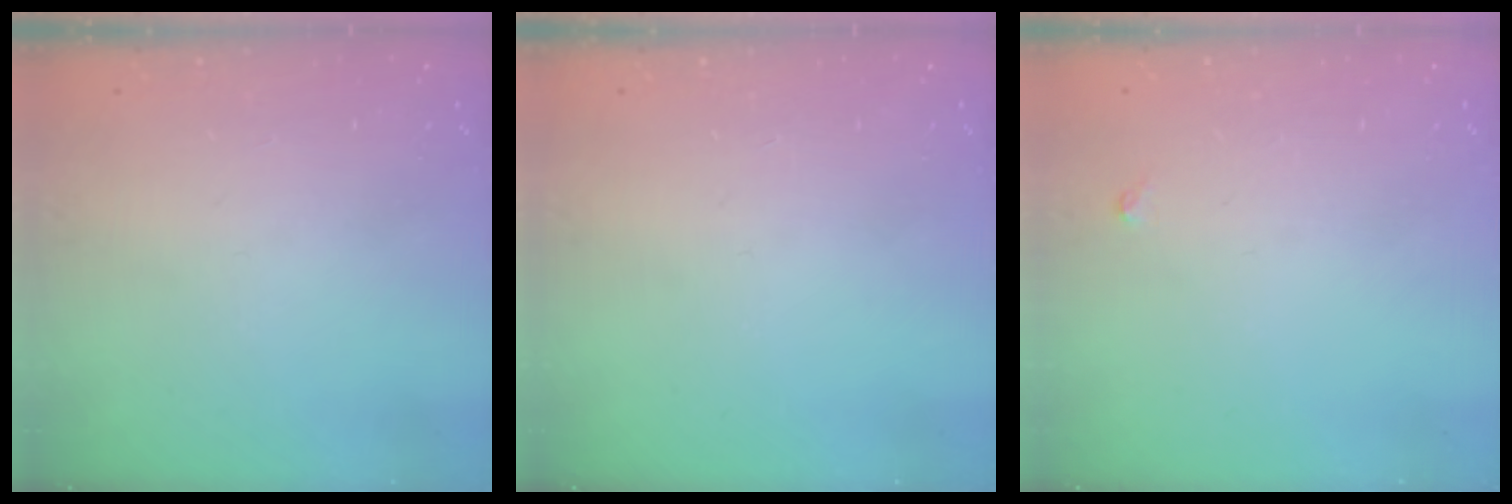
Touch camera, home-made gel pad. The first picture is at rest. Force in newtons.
{"total": 0.0}
{"total": 3.0, "press": 3.0, "slide": 0.5}